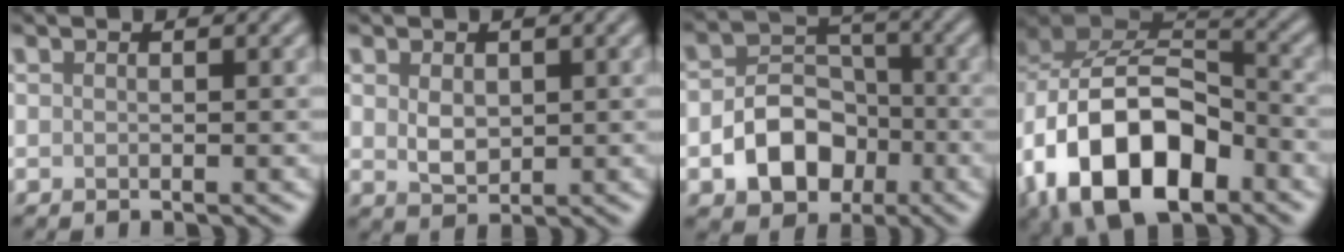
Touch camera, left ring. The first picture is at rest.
{"total": 2.3, "force": [0.5, 1.6, 1.6], "torque": [-0.032, -0.003, 0.014]}
{"total": 6.4, "force": [-2.3, 4.8, 3.6], "torque": [-0.054, -0.006, -0.037]}
{"total": 13.5, "force": [-5.3, 8.2, 9.3], "torque": [-0.174, -0.013, -0.098]}